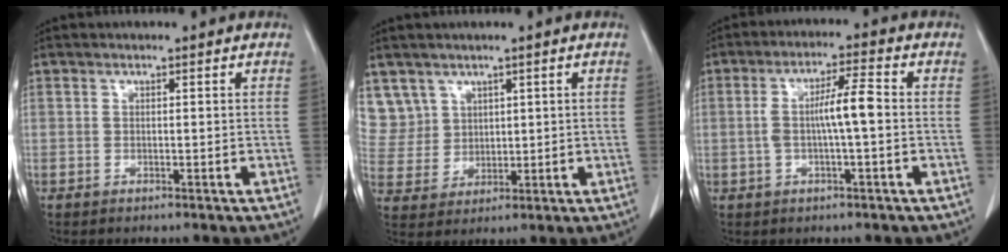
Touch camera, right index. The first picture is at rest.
{"total": 7.5, "force": [4.5, 6.0, -0.1], "torque": [0.000, 0.011, 0.104]}
{"total": 6.2, "force": [-0.3, 0.6, 6.2], "torque": [-0.117, 0.015, -0.005]}